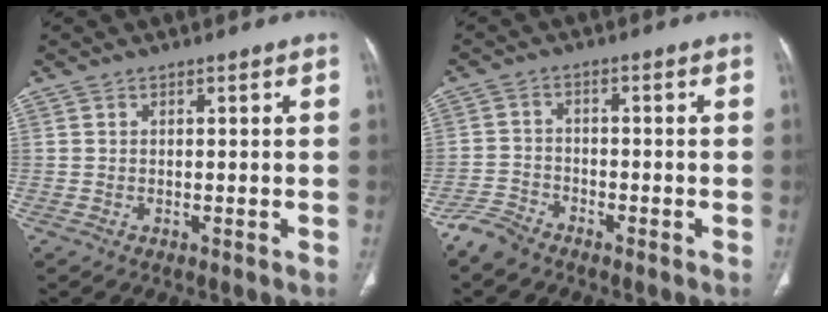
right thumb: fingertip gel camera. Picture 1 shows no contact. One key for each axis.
{"total": 4.2, "fx": -3.7, "fy": 1.7, "fz": 1.0, "tx": -0.023, "ty": 0.008, "tz": -0.079}